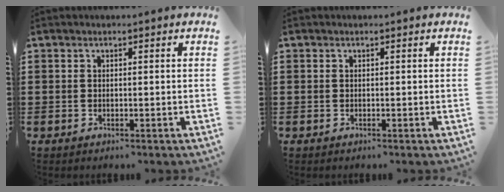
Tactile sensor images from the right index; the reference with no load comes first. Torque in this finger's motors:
{"motor_torque": [0.12, 0.22, 0.00, -0.01]}